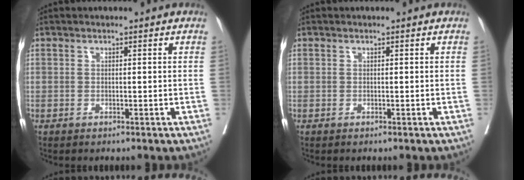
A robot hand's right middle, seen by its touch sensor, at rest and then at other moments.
{"total": 0.0}